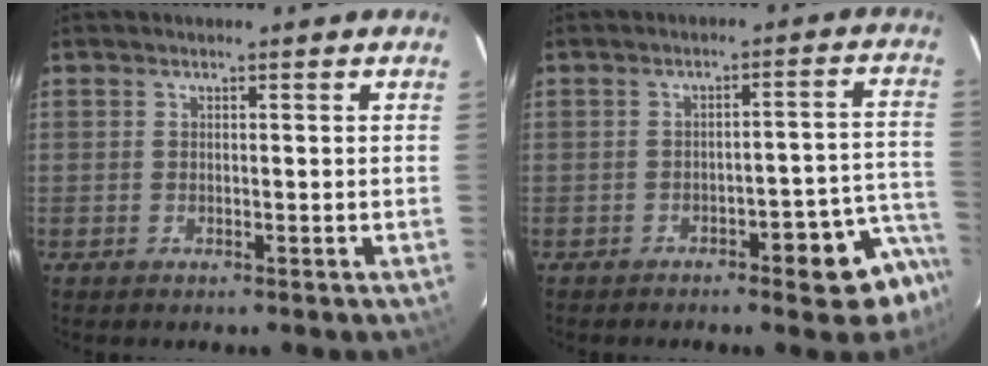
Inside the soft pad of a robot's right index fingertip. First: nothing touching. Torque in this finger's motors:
{"motor_torque": [0.87, -0.75, 0.14, 0.01]}